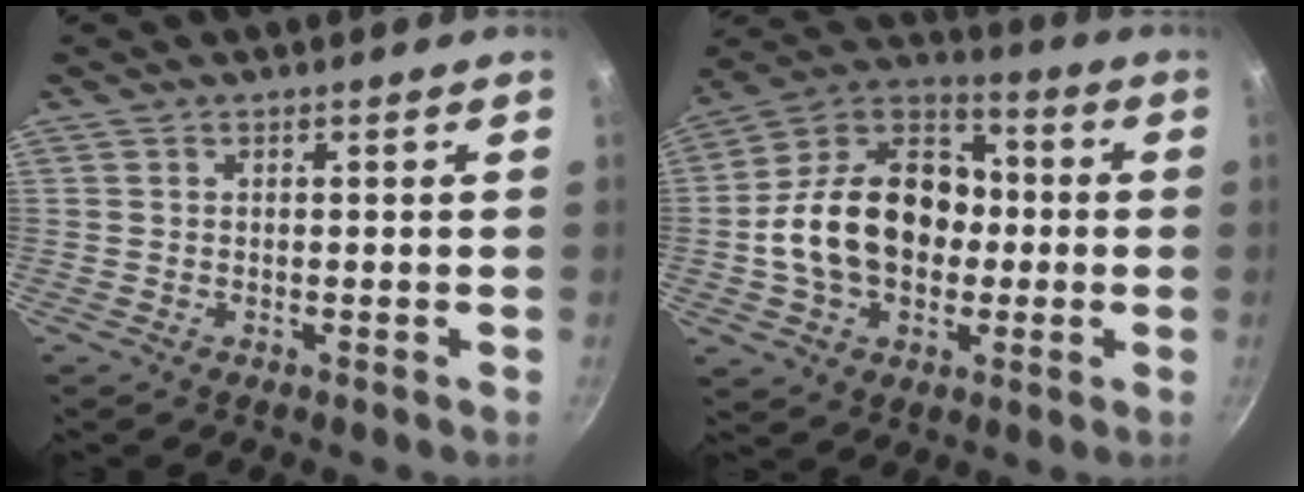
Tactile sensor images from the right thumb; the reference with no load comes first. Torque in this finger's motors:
{"motor_torque": [1.77, 2.88, 1.34, -0.79, 0.19]}